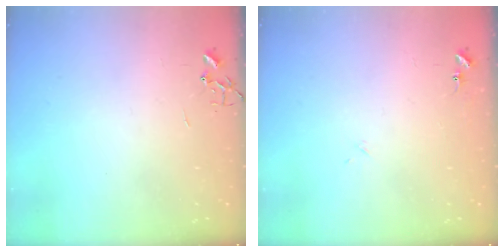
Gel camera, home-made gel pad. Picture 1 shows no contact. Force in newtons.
{"total": 7.8, "press": 7.8, "slide": 0.6}